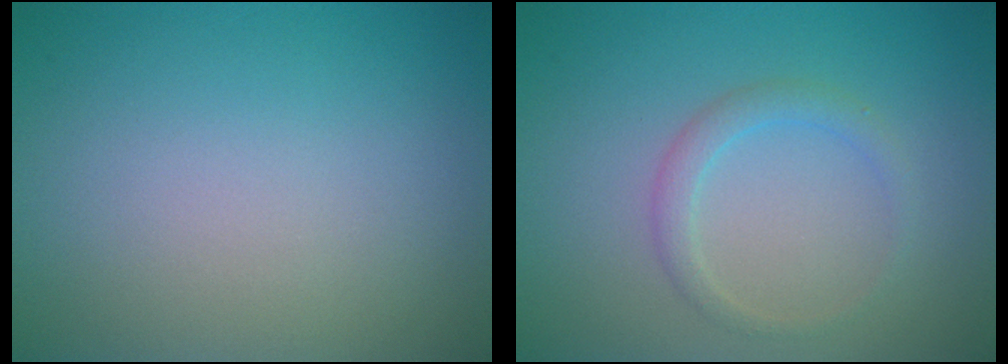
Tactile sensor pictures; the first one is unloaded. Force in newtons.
{"total": 1.6, "press": 1.6, "slide": 0.1}